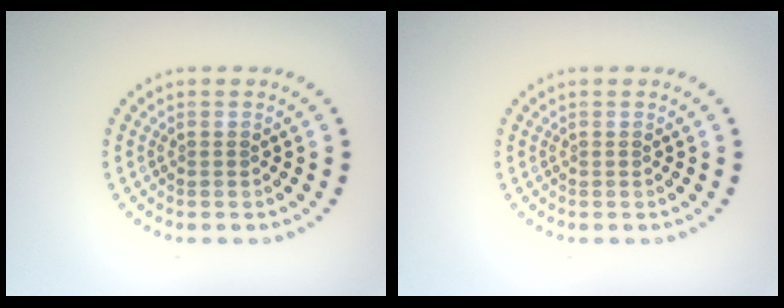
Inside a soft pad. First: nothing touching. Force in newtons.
{"total": 0.0}